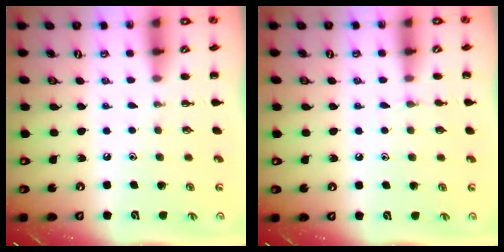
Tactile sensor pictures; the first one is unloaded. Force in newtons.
{"total": 3.7, "press": 3.5, "slide": 1.1}